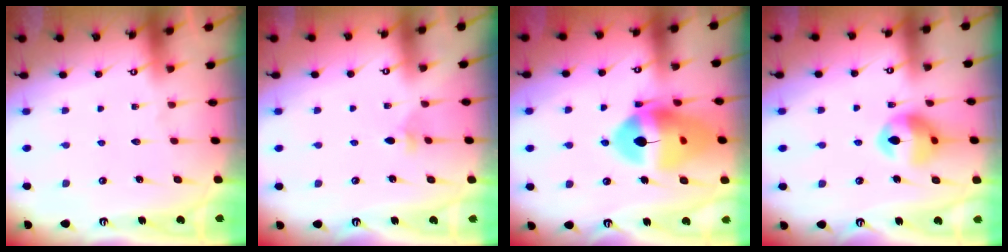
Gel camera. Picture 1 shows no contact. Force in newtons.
{"total": 3.9, "press": 3.8, "slide": 0.9}
{"total": 18.2, "press": 18.1, "slide": 2.2}
{"total": 12.8, "press": 12.7, "slide": 1.3}